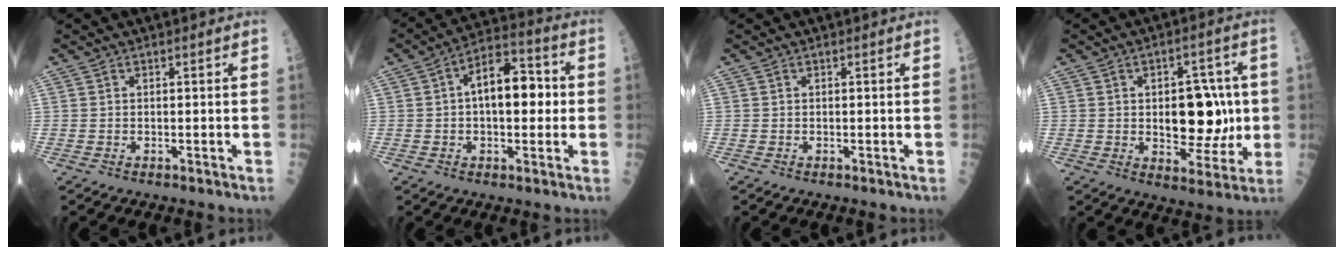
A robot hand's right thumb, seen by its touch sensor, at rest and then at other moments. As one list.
[{"total": 12.7, "force": [0.9, 6.8, 10.7], "torque": [-0.139, 0.029, 0.006]}, {"total": 0.0}, {"total": 12.4, "force": [0.4, 7.3, 10.0], "torque": [-0.084, 0.006, 0.014]}]